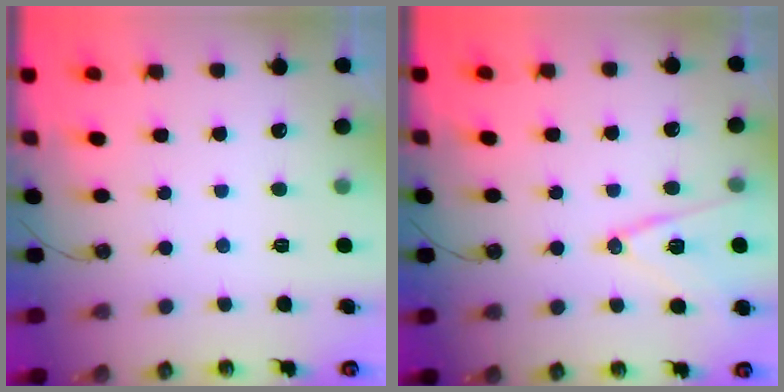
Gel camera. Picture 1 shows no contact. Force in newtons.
{"total": 11.5, "press": 10.9, "slide": 3.8}